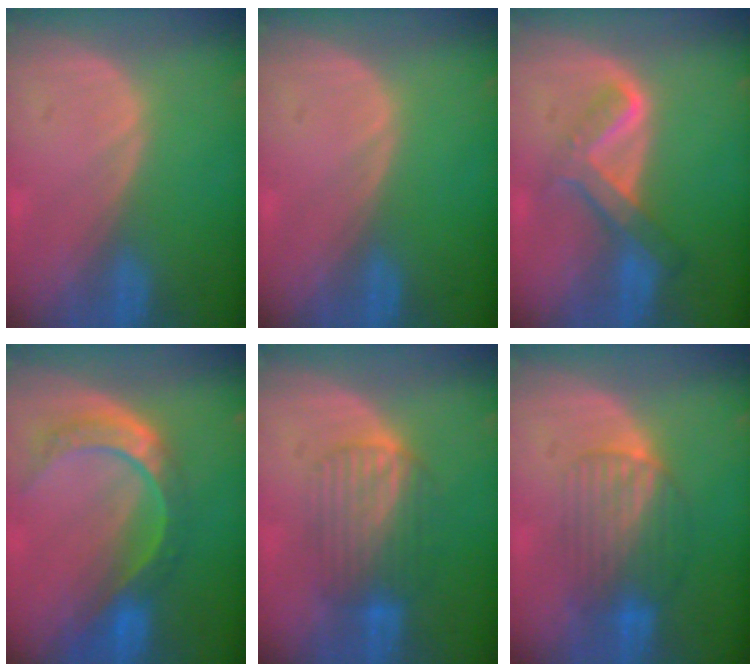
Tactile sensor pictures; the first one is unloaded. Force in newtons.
{"total": 0.0}
{"total": 6.7, "press": 5.7, "slide": 3.6}
{"total": 8.8, "press": 7.4, "slide": 4.8}
{"total": 6.6, "press": 6.5, "slide": 1.3}
{"total": 6.6, "press": 6.5, "slide": 1.1}